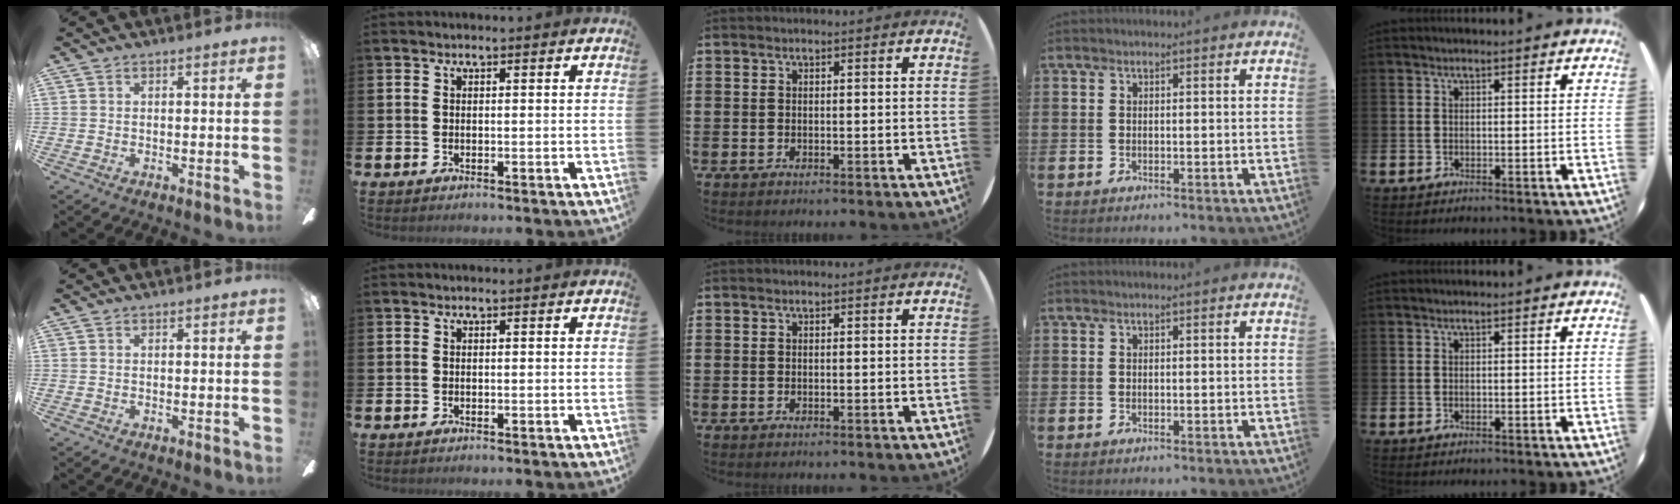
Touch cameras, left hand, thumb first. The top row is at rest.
{}